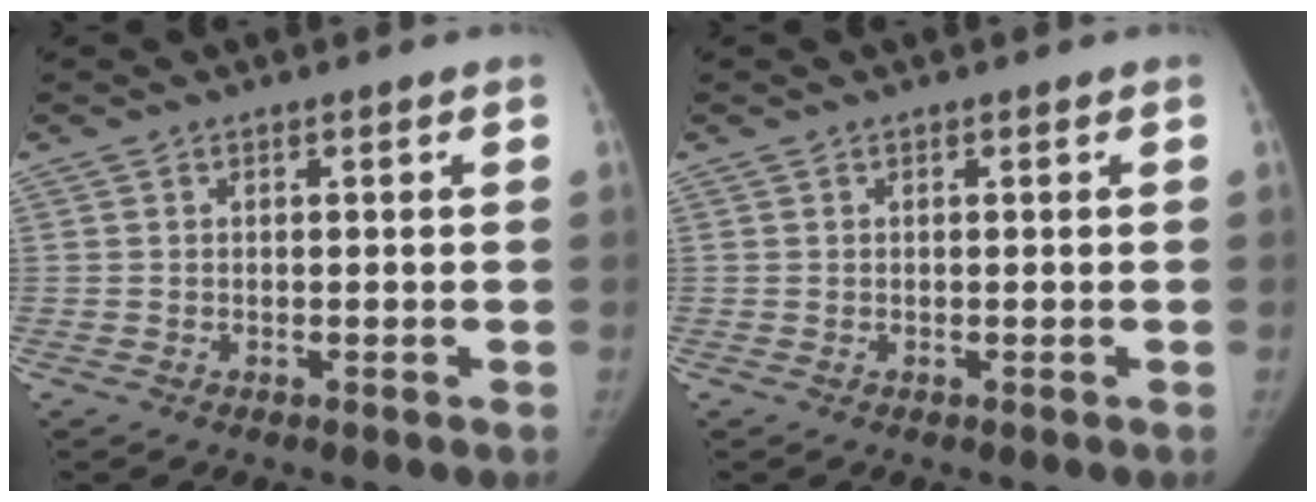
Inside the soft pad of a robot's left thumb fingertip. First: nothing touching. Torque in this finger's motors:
{"motor_torque": [0.00, 0.00, 0.12, 0.08, 0.00]}